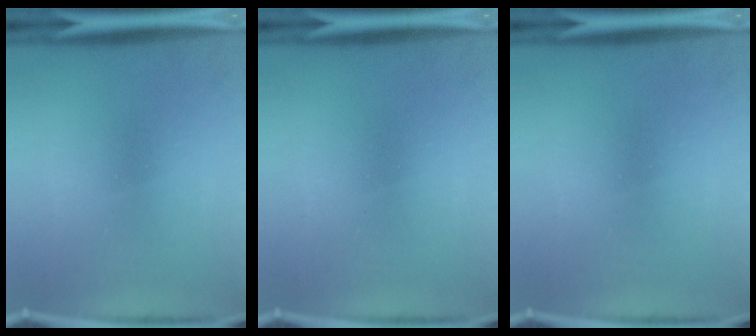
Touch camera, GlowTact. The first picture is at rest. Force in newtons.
{"total": 0.0}
{"total": 0.0}